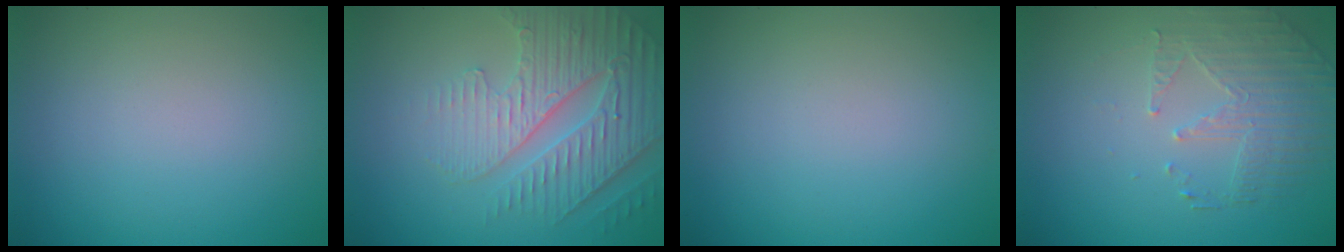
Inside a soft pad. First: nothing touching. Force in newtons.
{"total": 4.9, "press": 4.4, "slide": 2.0}
{"total": 0.0}
{"total": 2.2, "press": 1.8, "slide": 1.2}